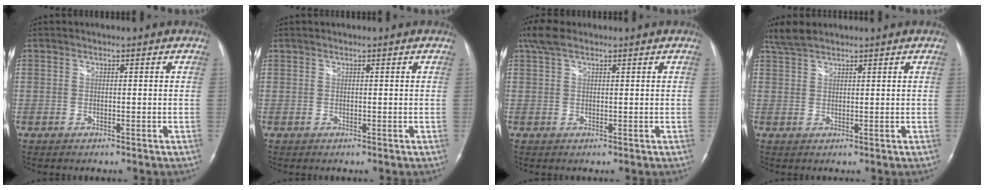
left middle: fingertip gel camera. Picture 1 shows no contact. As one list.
[{"total": 0.0}, {"total": 3.8, "force": [2.7, 1.3, 2.3], "torque": [-0.060, 0.024, 0.057]}, {"total": 3.4, "force": [3.1, 0.6, 1.3], "torque": [-0.040, 0.015, 0.067]}]